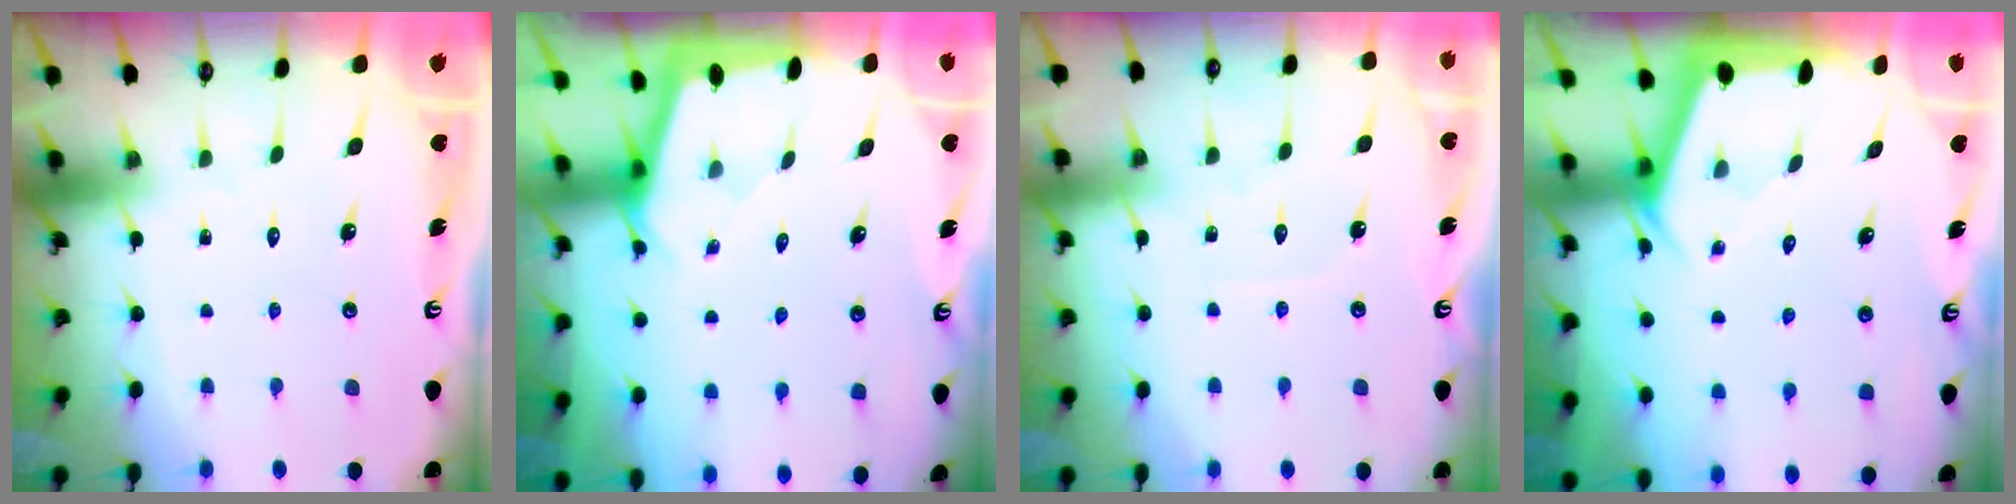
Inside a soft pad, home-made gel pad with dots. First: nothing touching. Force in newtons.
{"total": 1.8, "press": 1.8, "slide": 0.1}
{"total": 3.6, "press": 3.6, "slide": 0.4}
{"total": 2.4, "press": 2.4, "slide": 0.3}